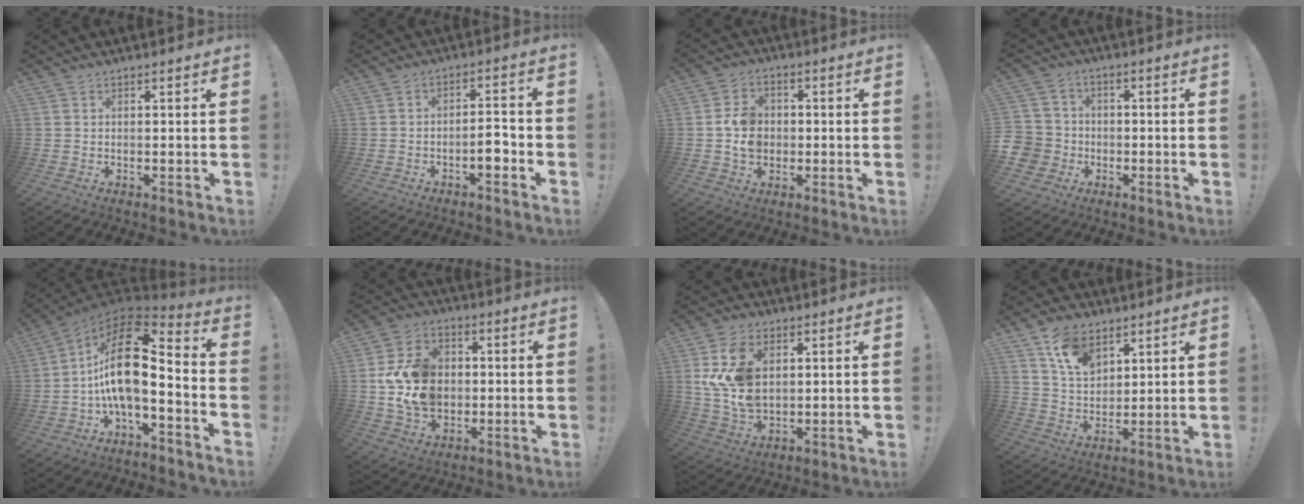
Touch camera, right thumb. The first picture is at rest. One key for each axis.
{"total": 5.5, "fx": -2.6, "fy": 1.7, "fz": 4.5, "tx": -0.061, "ty": 0.012, "tz": -0.044}
{"total": 8.1, "fx": -0.5, "fy": 6.8, "fz": 4.3, "tx": -0.078, "ty": 0.015, "tz": -0.007}
{"total": 7.1, "fx": -1.9, "fy": 6.7, "fz": 1.4, "tx": -0.039, "ty": 0.022, "tz": -0.030}
{"total": 17.4, "fx": 0.8, "fy": 7.4, "fz": 15.7, "tx": -0.281, "ty": 0.001, "tz": 0.012}
{"total": 15.1, "fx": 0.0, "fy": 12.2, "fz": 8.9, "tx": -0.155, "ty": 0.012, "tz": 0.010}
{"total": 15.4, "fx": 3.2, "fy": 10.8, "fz": 10.5, "tx": -0.208, "ty": -0.006, "tz": 0.061}
{"total": 11.2, "fx": 7.1, "fy": 7.0, "fz": 5.2, "tx": -0.090, "ty": -0.033, "tz": 0.136}